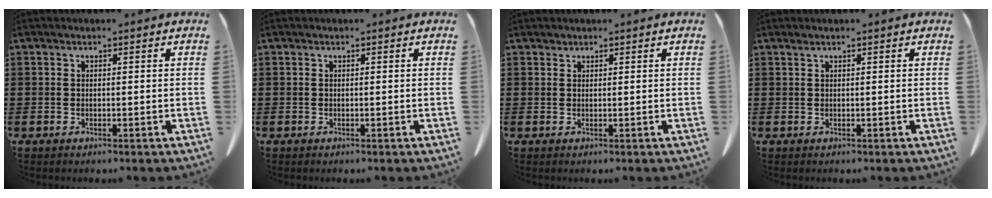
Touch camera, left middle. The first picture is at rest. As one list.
[{"total": 0.0}, {"total": 0.7, "force": [0.7, 0.2, 0.0], "torque": [-0.002, -0.002, 0.015]}, {"total": 0.6, "force": [0.4, 0.0, 0.4], "torque": [-0.008, -0.001, 0.009]}]